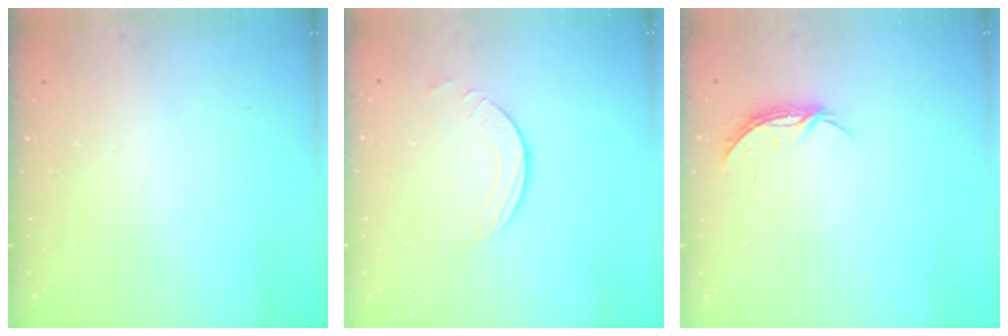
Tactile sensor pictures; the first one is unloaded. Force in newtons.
{"total": 2.5, "press": 2.5, "slide": 0.2}
{"total": 4.0, "press": 4.0, "slide": 0.5}